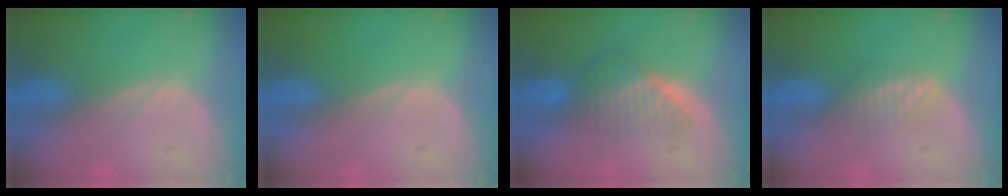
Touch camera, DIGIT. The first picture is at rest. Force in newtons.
{"total": 0.0}
{"total": 6.5, "press": 5.5, "slide": 3.4}
{"total": 2.7, "press": 2.7, "slide": 0.2}